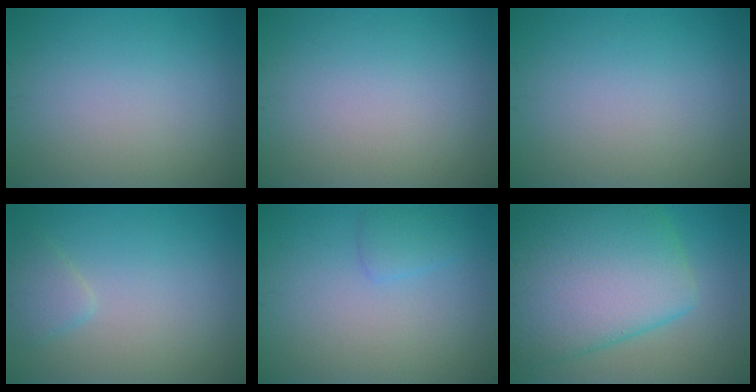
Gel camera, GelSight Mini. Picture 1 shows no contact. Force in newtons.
{"total": 0.0}
{"total": 0.0}
{"total": 1.7, "press": 1.7, "slide": 0.2}
{"total": 1.5, "press": 1.5, "slide": 0.1}
{"total": 12.4, "press": 12.4, "slide": 0.4}